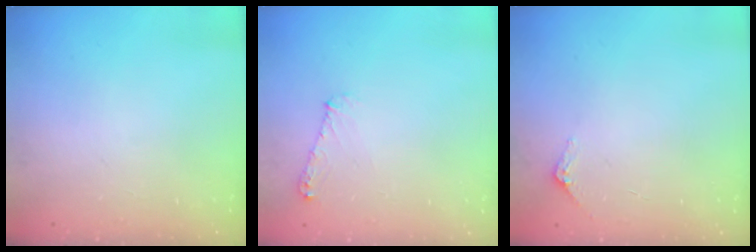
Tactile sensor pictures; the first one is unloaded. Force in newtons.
{"total": 5.7, "press": 5.7, "slide": 0.5}
{"total": 2.9, "press": 2.9, "slide": 0.2}